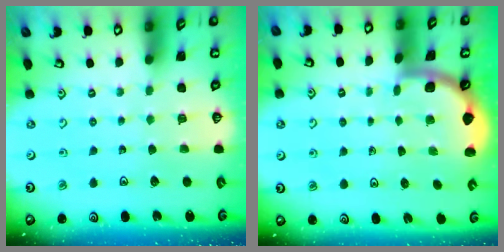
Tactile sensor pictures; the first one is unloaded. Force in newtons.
{"total": 1.9, "press": 1.9, "slide": 0.0}